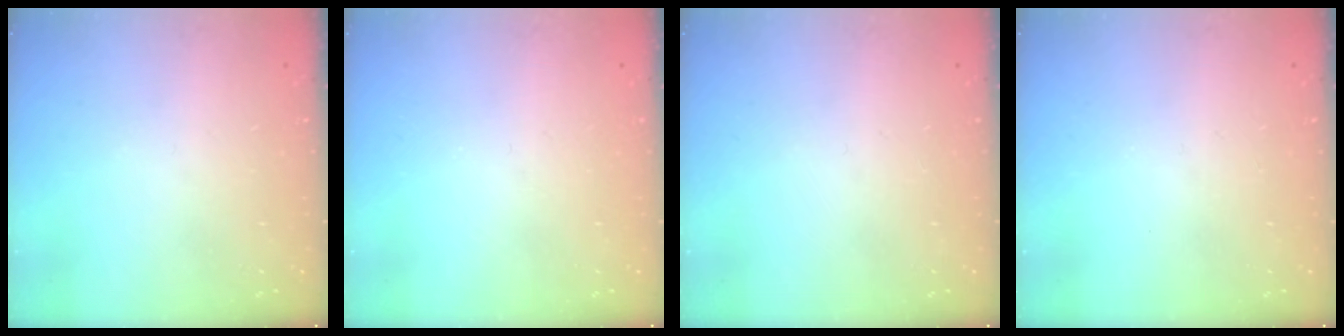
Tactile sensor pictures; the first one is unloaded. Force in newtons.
{"total": 0.0}
{"total": 0.0}
{"total": 0.0}